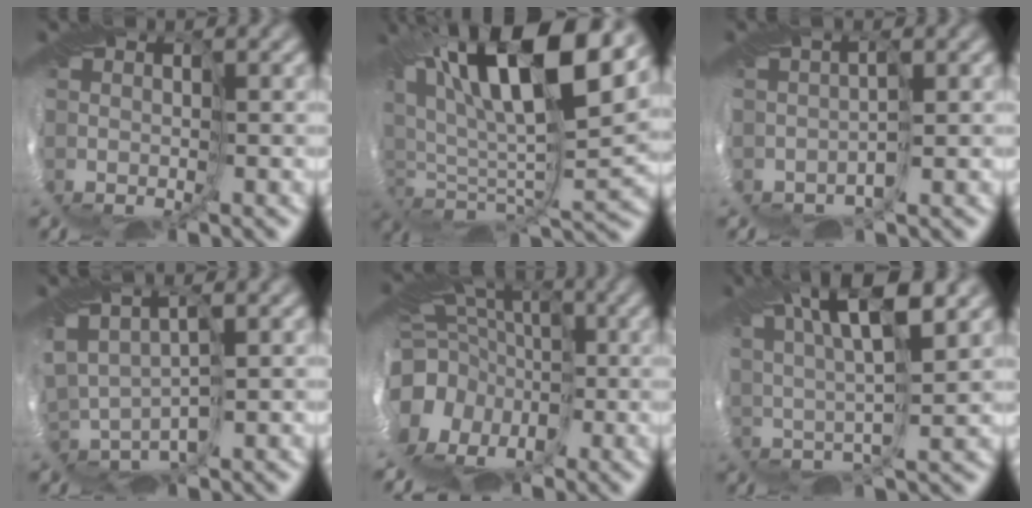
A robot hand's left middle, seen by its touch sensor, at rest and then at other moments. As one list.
[{"total": 14.0, "force": [6.7, 4.7, 11.4], "torque": [-0.234, 0.042, 0.120]}, {"total": 1.0, "force": [-1.0, -0.1, -0.3], "torque": [-0.007, -0.001, -0.015]}, {"total": 0.9, "force": [0.6, 0.4, 0.5], "torque": [-0.041, 0.010, 0.022]}, {"total": 15.4, "force": [-5.4, 12.1, 7.7], "torque": [-0.167, -0.003, -0.103]}, {"total": 5.5, "force": [3.3, -0.3, 4.4], "torque": [-0.080, 0.024, 0.052]}]